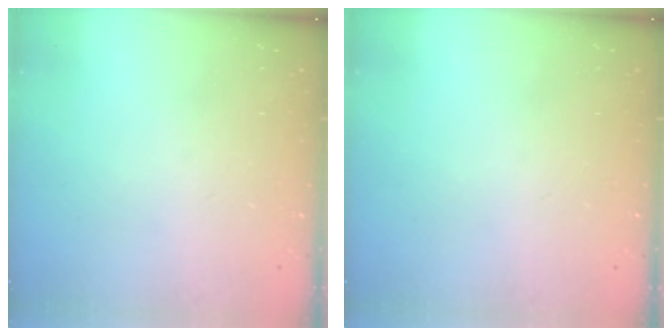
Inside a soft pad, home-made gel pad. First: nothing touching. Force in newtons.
{"total": 0.0}